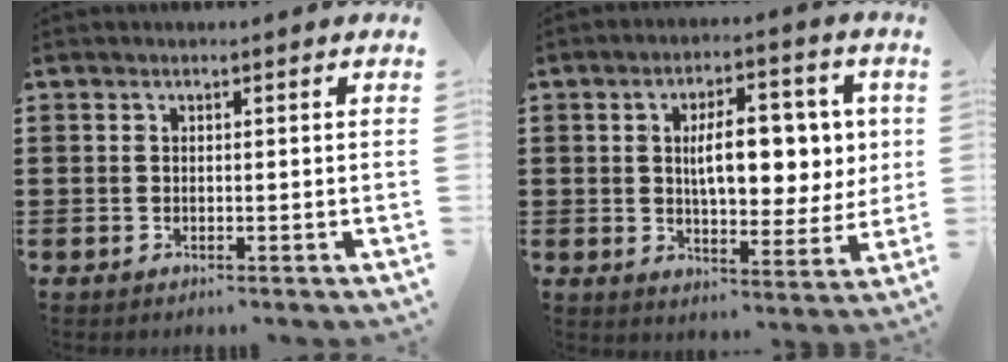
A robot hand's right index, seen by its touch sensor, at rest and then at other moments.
{"total": 10.3, "force": [1.6, 4.6, 9.1], "torque": [-0.143, 0.003, 0.022]}